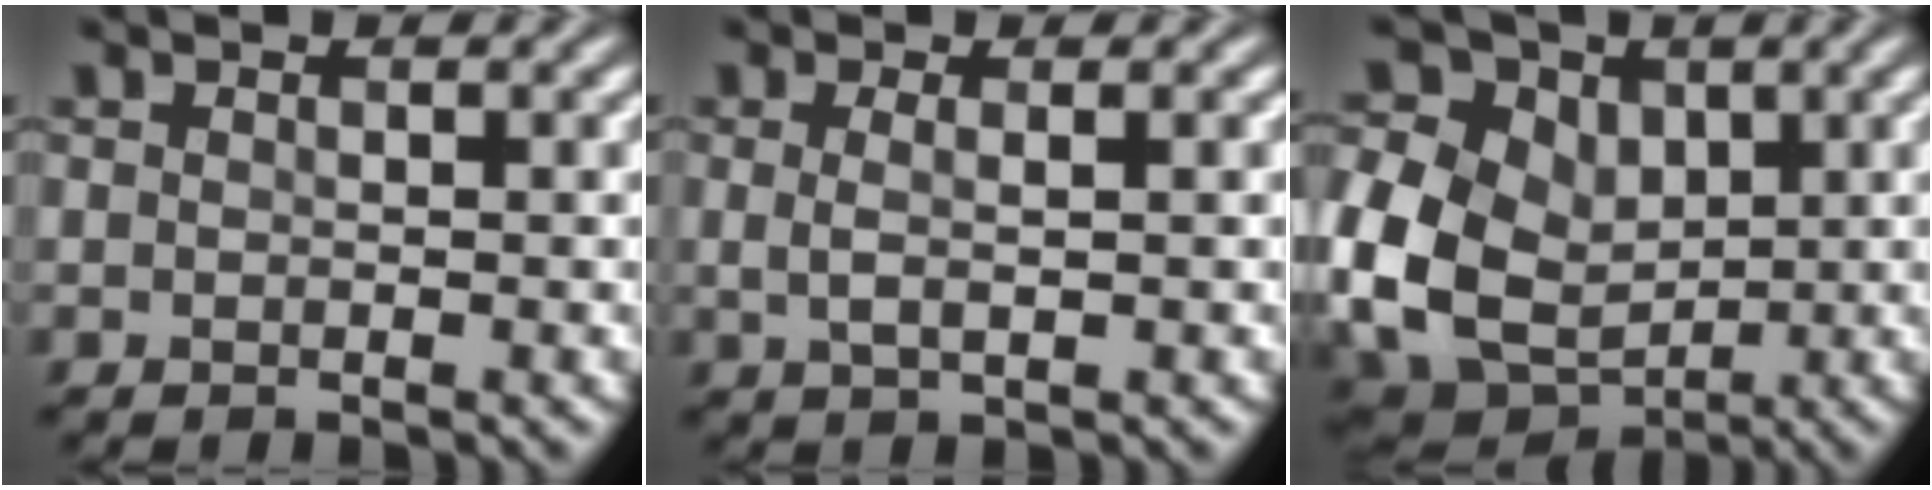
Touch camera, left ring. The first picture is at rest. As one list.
[{"total": 1.7, "force": [0.2, 0.5, 1.6], "torque": [-0.031, 0.001, 0.005]}, {"total": 12.1, "force": [0.1, 9.4, 7.7], "torque": [-0.184, -0.003, 0.008]}]